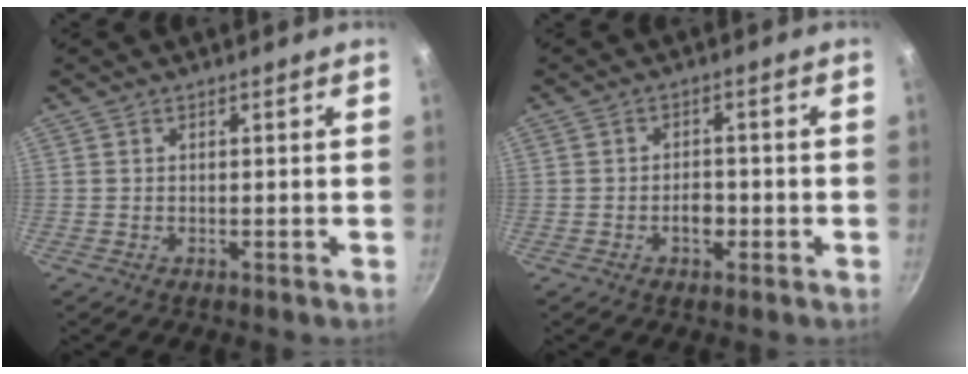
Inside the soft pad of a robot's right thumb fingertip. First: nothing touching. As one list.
[{"total": 3.2, "force": [-1.2, 2.1, 2.1], "torque": [-0.014, 0.012, -0.018]}]